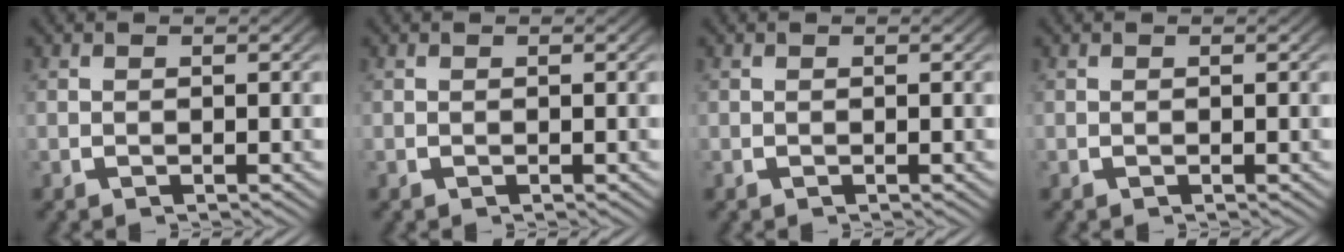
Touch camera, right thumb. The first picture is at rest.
{"total": 0.0}
{"total": 0.0}
{"total": 0.0}